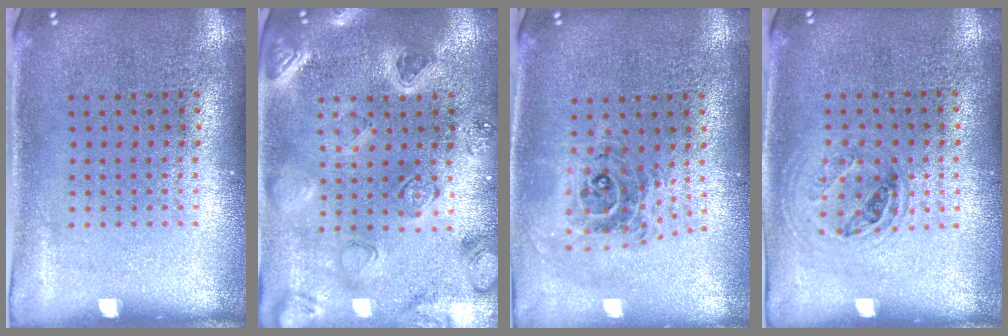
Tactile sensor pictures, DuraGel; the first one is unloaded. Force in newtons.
{"total": 2.3, "press": 2.3, "slide": 0.4}
{"total": 1.0, "press": 0.9, "slide": 0.3}
{"total": 1.0, "press": 1.0, "slide": 0.4}